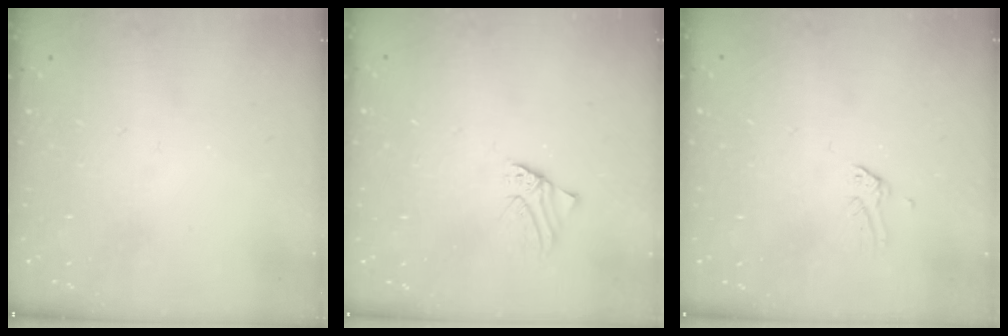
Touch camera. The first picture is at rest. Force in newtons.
{"total": 0.7, "press": 0.7, "slide": 0.1}
{"total": 0.0}